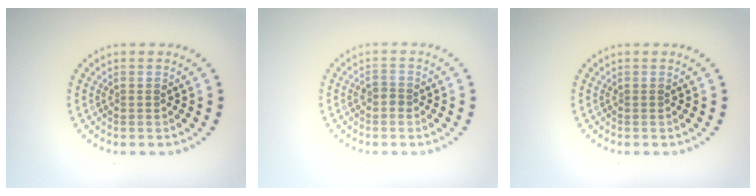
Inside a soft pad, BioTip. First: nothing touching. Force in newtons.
{"total": 0.9, "press": 0.8, "slide": 0.5}
{"total": 0.0}